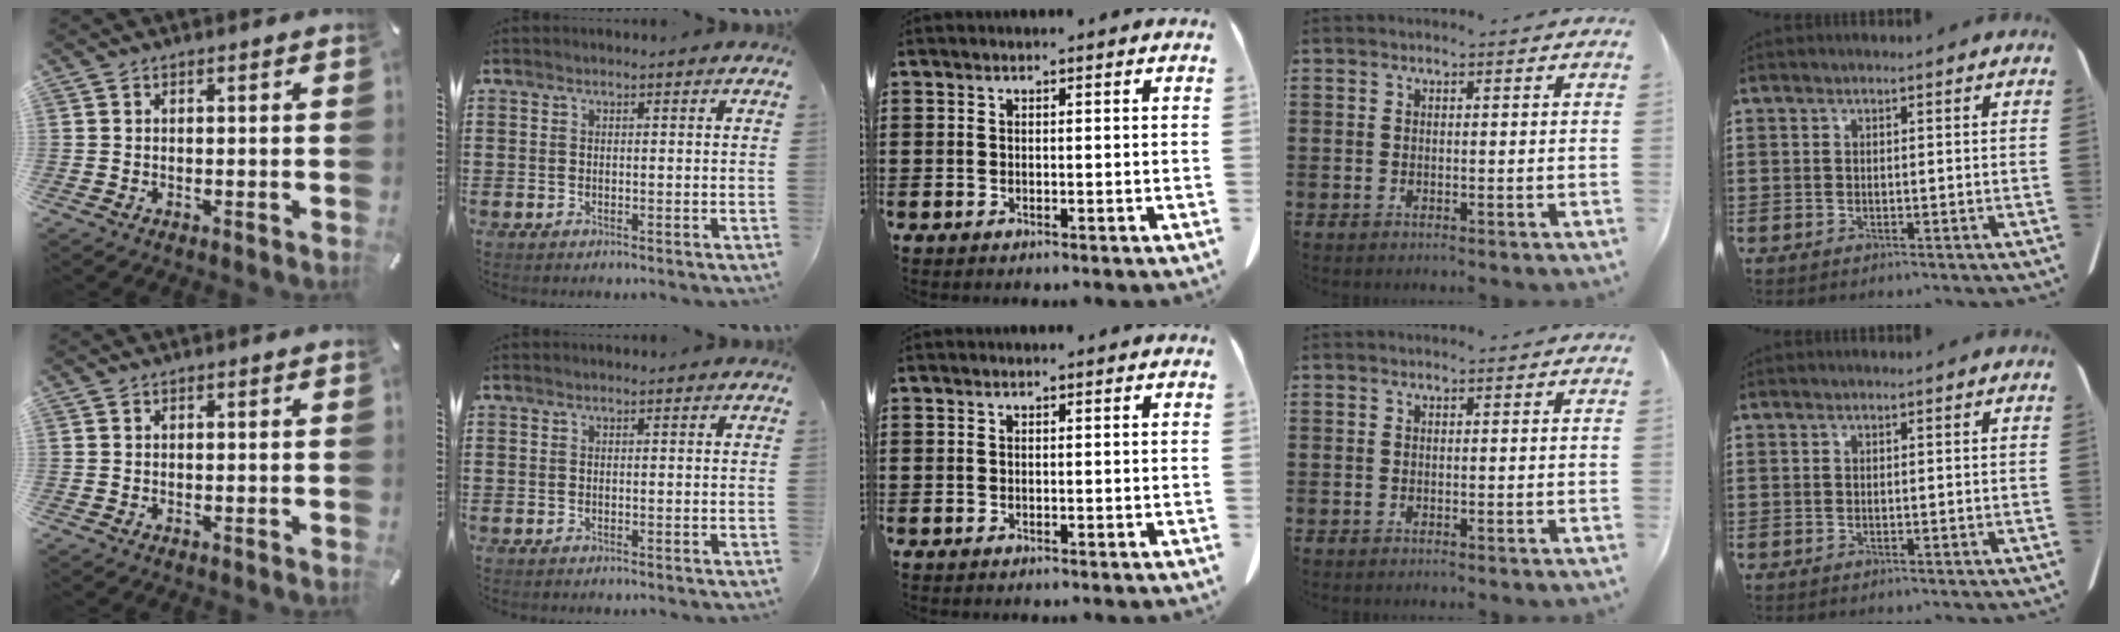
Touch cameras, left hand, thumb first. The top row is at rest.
{}